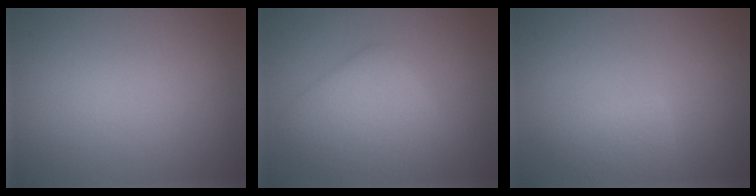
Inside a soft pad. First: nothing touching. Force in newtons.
{"total": 4.8, "press": 4.8, "slide": 0.1}
{"total": 2.4, "press": 2.4, "slide": 0.1}